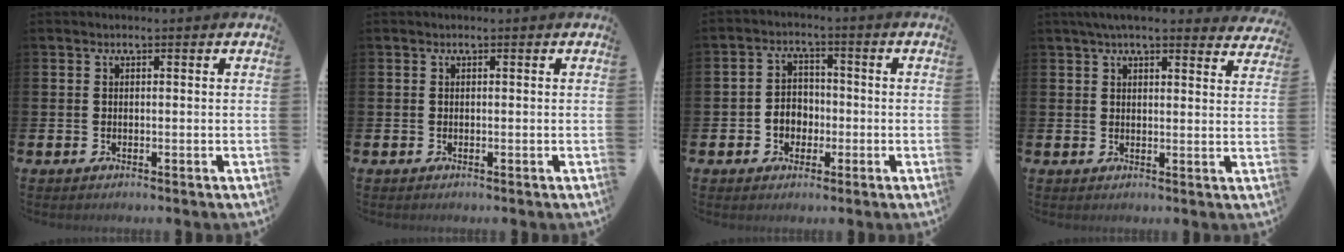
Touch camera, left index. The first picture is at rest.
{"total": 0.0}
{"total": 3.5, "force": [-1.1, 3.1, 1.3], "torque": [-0.024, 0.005, -0.028]}
{"total": 4.8, "force": [4.3, 0.7, 1.9], "torque": [-0.046, -0.009, 0.079]}